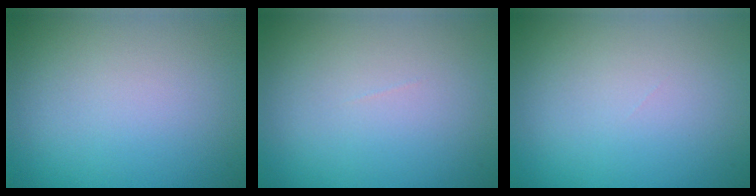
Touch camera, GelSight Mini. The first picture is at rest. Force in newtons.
{"total": 0.0}
{"total": 0.0}